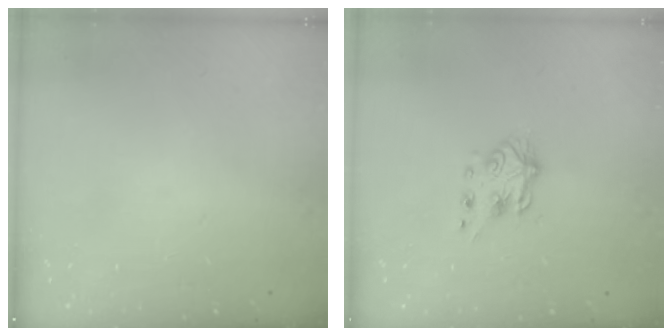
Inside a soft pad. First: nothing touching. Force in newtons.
{"total": 6.5, "press": 6.5, "slide": 0.6}